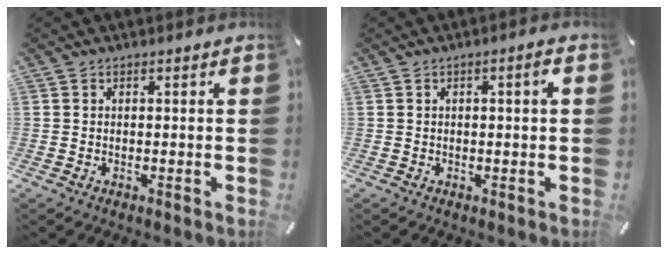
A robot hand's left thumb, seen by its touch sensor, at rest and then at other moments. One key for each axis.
{"total": 2.1, "fx": 0.2, "fy": 0.3, "fz": 2.1, "tx": -0.038, "ty": 0.003, "tz": 0.002}